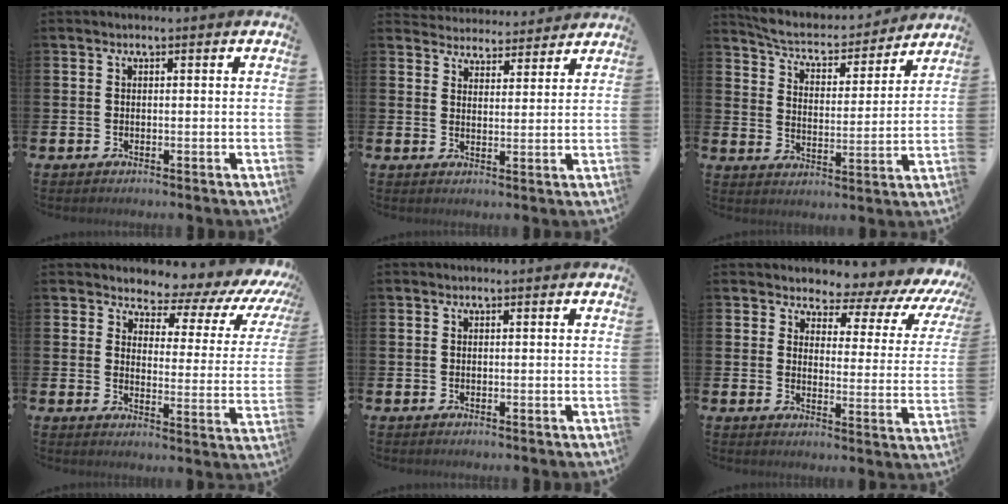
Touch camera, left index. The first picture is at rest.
{"total": 4.3, "force": [4.2, 0.7, -0.5], "torque": [0.000, -0.034, 0.074]}
{"total": 6.3, "force": [5.9, 1.5, 1.6], "torque": [-0.061, -0.048, 0.098]}
{"total": 4.2, "force": [3.8, 1.8, 0.6], "torque": [-0.012, -0.049, 0.050]}
{"total": 0.0}
{"total": 3.7, "force": [3.1, 1.9, 0.7], "torque": [-0.011, -0.044, 0.039]}